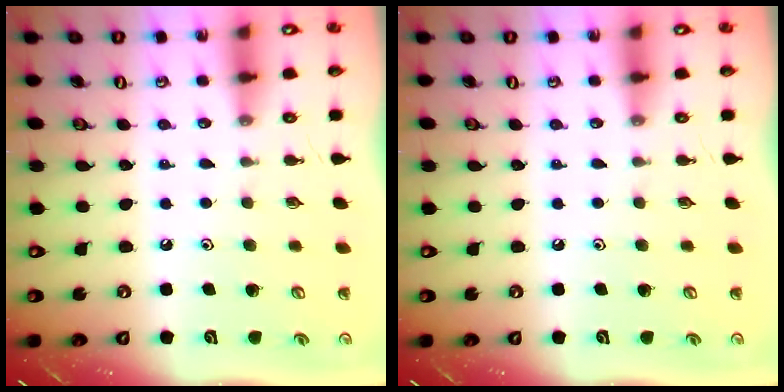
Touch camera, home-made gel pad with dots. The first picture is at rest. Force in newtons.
{"total": 0.0}